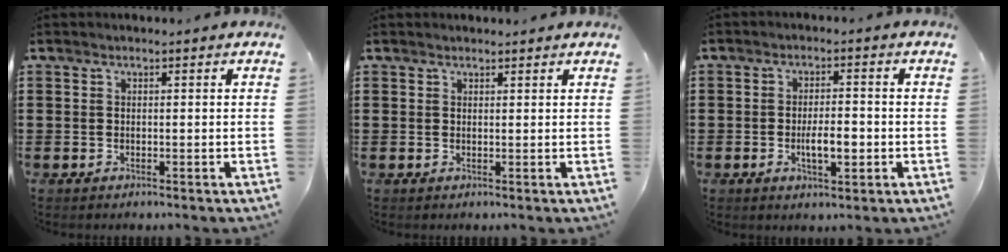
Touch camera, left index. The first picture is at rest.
{"total": 0.9, "force": [0.9, 0.1, 0.1], "torque": [-0.003, 0.000, 0.017]}
{"total": 4.7, "force": [-1.1, 1.9, 4.2], "torque": [-0.073, -0.001, -0.024]}